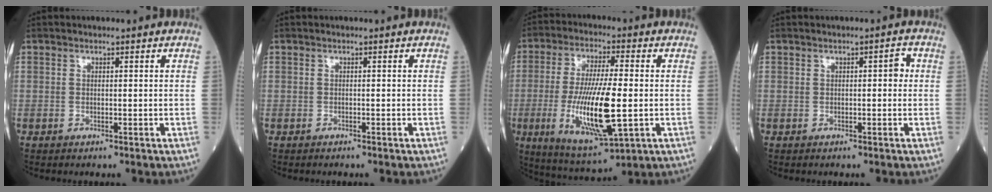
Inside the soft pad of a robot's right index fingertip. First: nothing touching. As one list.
[{"total": 0.0}, {"total": 15.3, "force": [-2.5, 2.6, 14.9], "torque": [-0.294, -0.026, -0.036]}, {"total": 1.5, "force": [0.1, 0.6, 1.3], "torque": [-0.012, 0.004, -0.001]}]